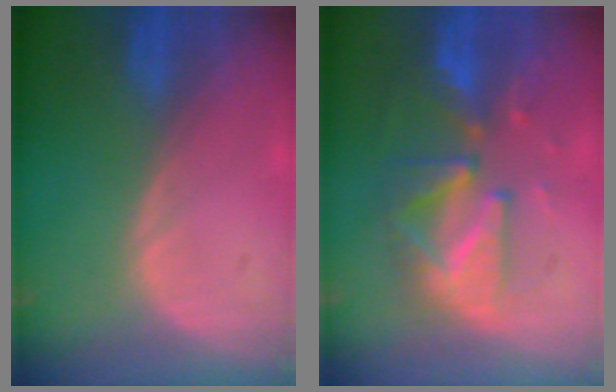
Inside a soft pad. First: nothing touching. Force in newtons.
{"total": 9.8, "press": 8.6, "slide": 4.7}